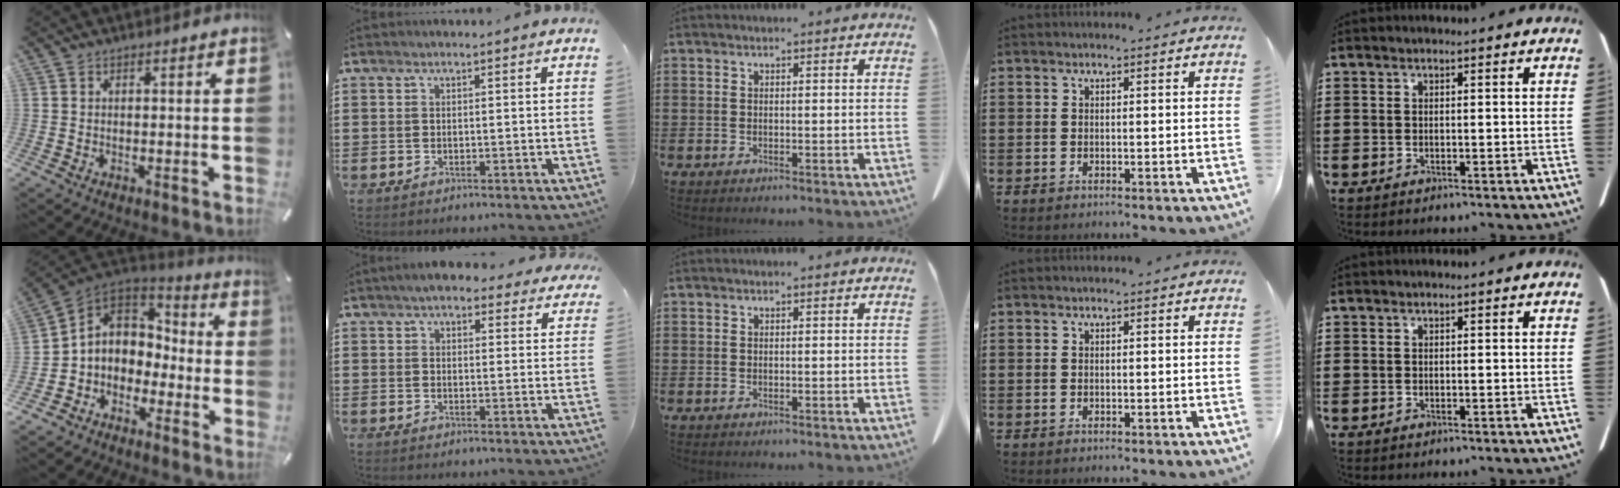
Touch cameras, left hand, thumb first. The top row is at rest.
{"thumb": {"total": 7.3, "force": [-1.5, 6.9, 1.9], "torque": [-0.056, 0.009, -0.026]}, "index": {"total": 4.9, "force": [4.3, 1.5, 2.0], "torque": [-0.044, -0.001, 0.077]}}